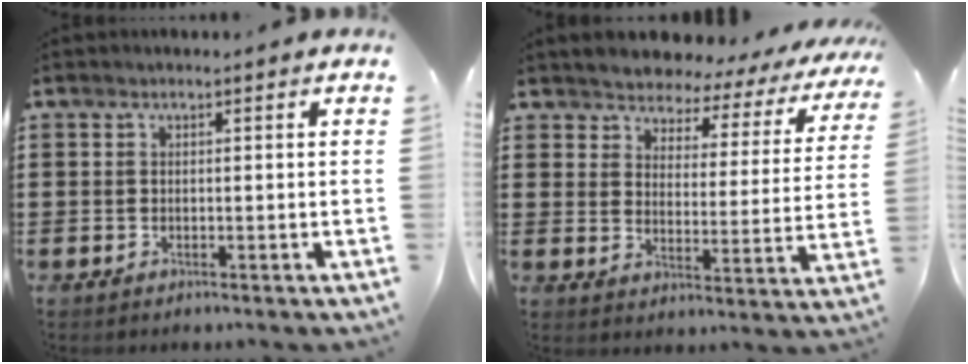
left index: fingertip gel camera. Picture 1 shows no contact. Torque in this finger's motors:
{"motor_torque": [2.14, 0.00, 1.05, 0.06]}